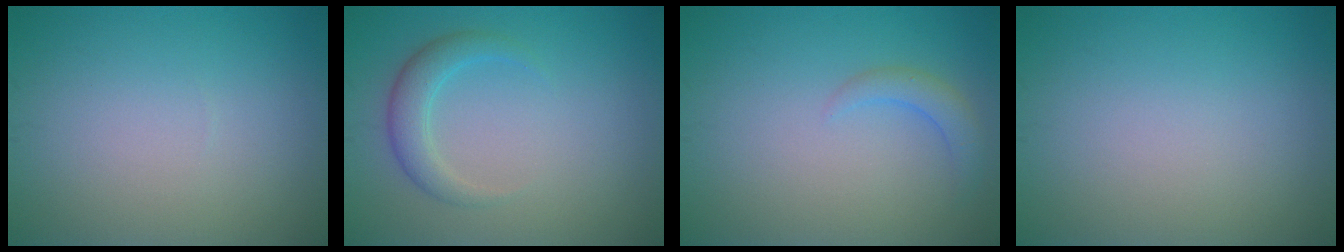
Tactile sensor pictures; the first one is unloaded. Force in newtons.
{"total": 2.5, "press": 2.5, "slide": 0.0}
{"total": 1.8, "press": 1.8, "slide": 0.3}
{"total": 0.0}